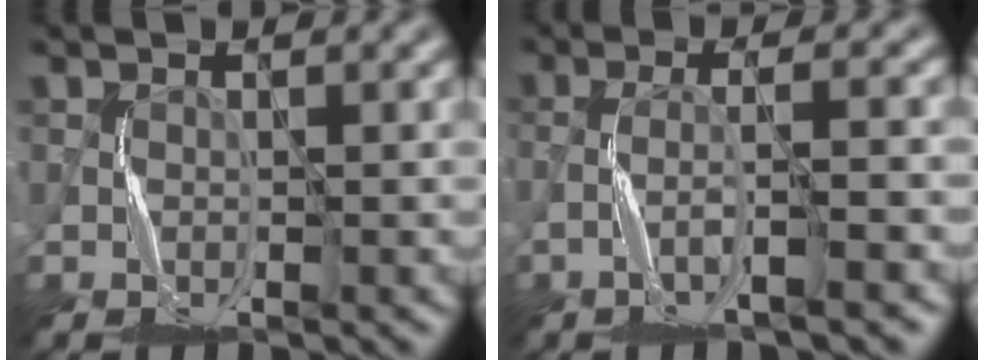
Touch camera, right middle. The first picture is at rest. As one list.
[{"total": 3.3, "force": [-1.8, 0.3, 2.7], "torque": [-0.043, 0.013, -0.045]}]